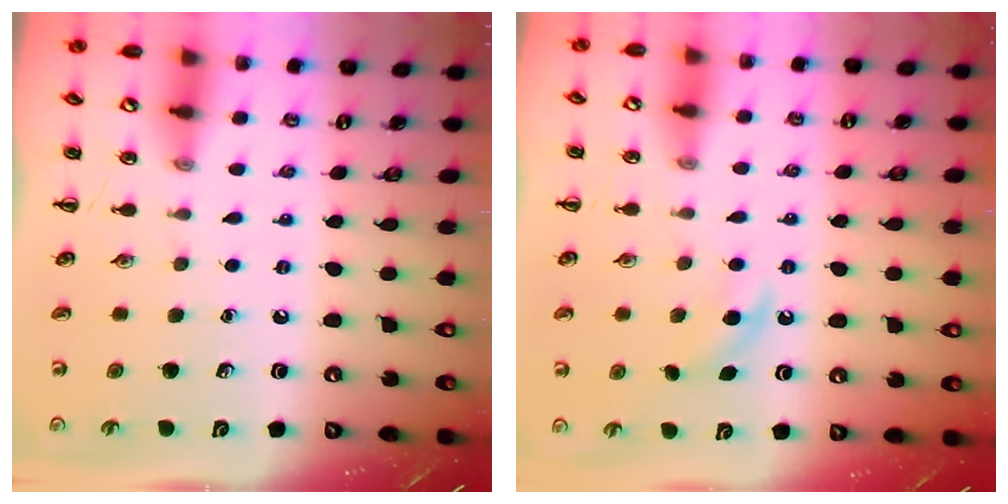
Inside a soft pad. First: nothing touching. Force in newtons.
{"total": 6.1, "press": 5.8, "slide": 1.8}